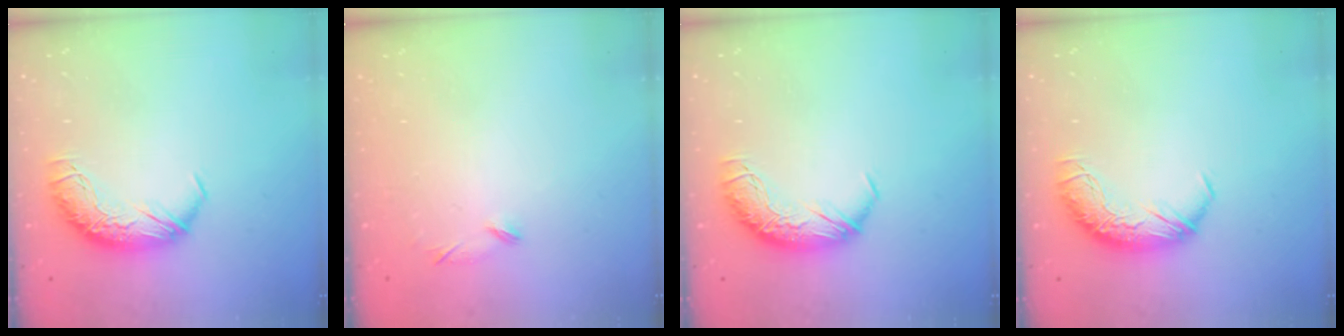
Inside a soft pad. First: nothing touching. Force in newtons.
{"total": 6.7, "press": 6.6, "slide": 1.2}
{"total": 0.0}
{"total": 0.0}